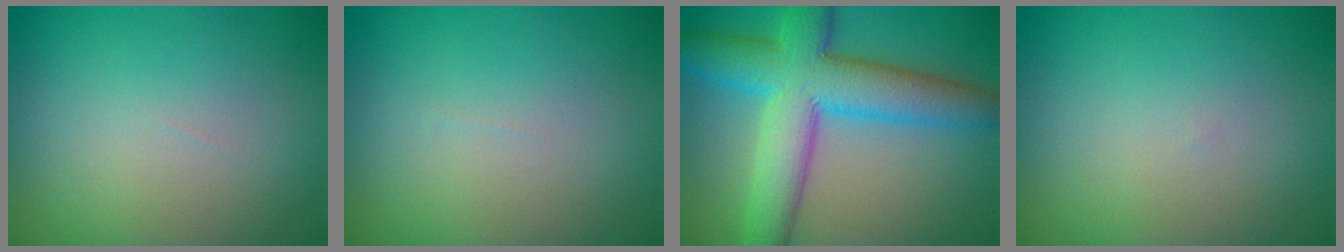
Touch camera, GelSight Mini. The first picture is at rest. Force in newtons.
{"total": 0.0}
{"total": 10.5, "press": 10.5, "slide": 0.0}
{"total": 0.0}